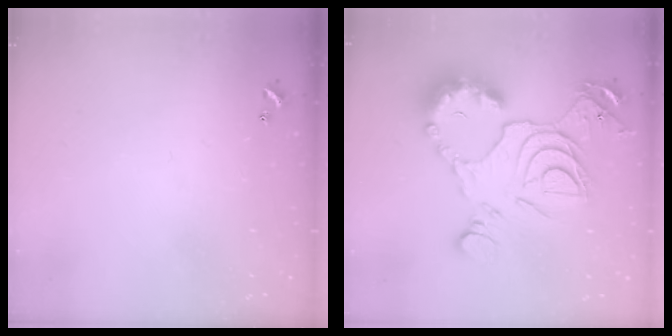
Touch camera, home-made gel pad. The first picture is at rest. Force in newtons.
{"total": 20.6, "press": 20.5, "slide": 2.1}